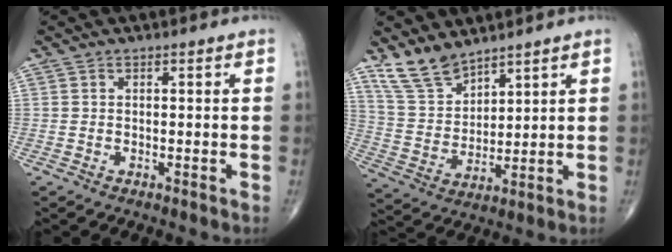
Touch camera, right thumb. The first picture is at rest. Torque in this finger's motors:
{"motor_torque": [-0.58, 0.62, 0.64, 0.66, 0.02]}